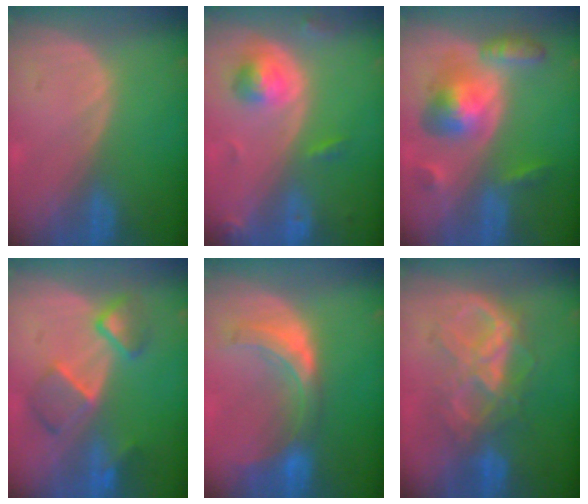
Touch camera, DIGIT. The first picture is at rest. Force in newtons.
{"total": 5.4, "press": 5.0, "slide": 2.0}
{"total": 7.9, "press": 7.9, "slide": 0.5}
{"total": 6.6, "press": 6.6, "slide": 1.1}
{"total": 7.7, "press": 6.9, "slide": 3.5}
{"total": 7.9, "press": 7.9, "slide": 0.6}